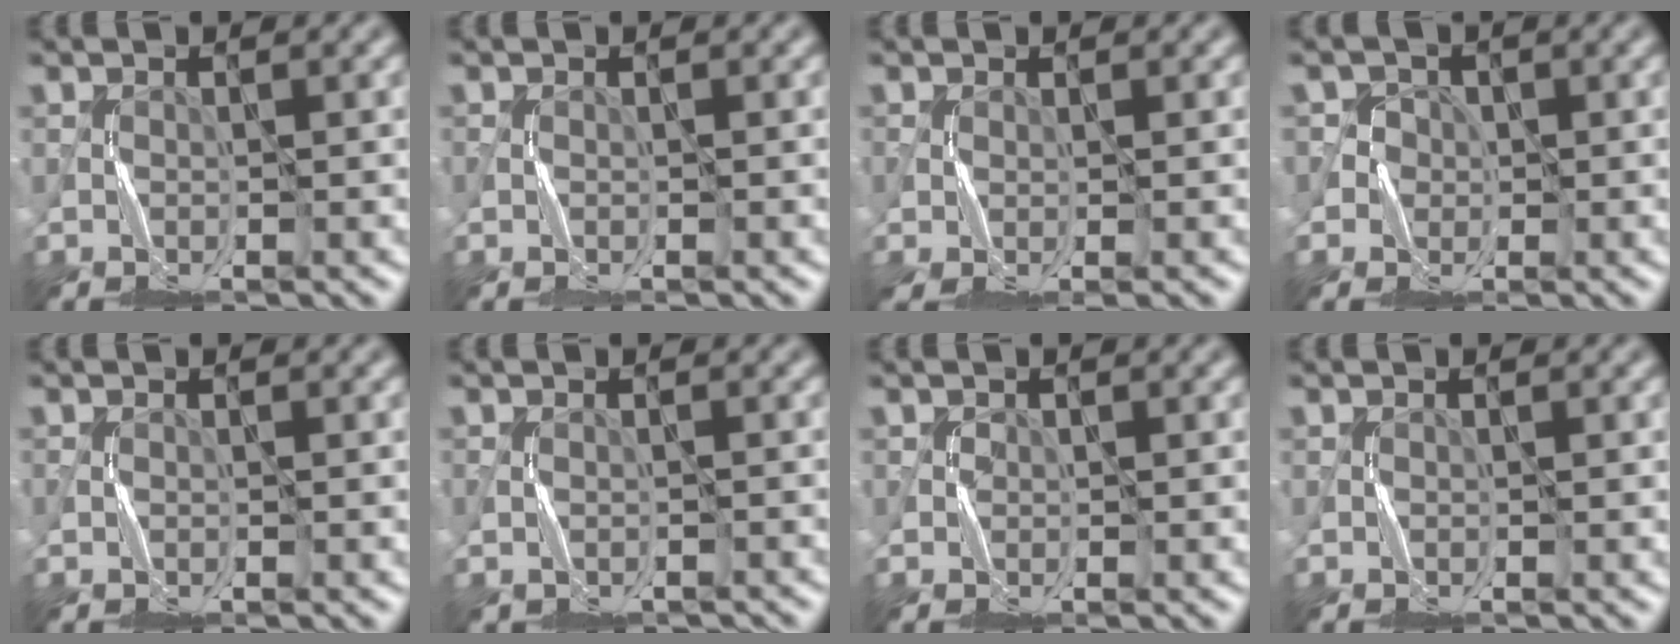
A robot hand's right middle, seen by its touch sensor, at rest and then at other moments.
{"total": 0.0}
{"total": 2.1, "force": [-0.3, 0.6, 1.9], "torque": [-0.048, -0.005, -0.004]}
{"total": 2.7, "force": [0.4, 2.6, -0.2], "torque": [0.011, 0.007, -0.001]}
{"total": 0.0}
{"total": 1.2, "force": [-0.5, 0.9, 0.6], "torque": [-0.015, -0.003, -0.005]}
{"total": 0.8, "force": [0.2, 0.7, 0.0], "torque": [0.001, 0.003, 0.005]}
{"total": 0.0}